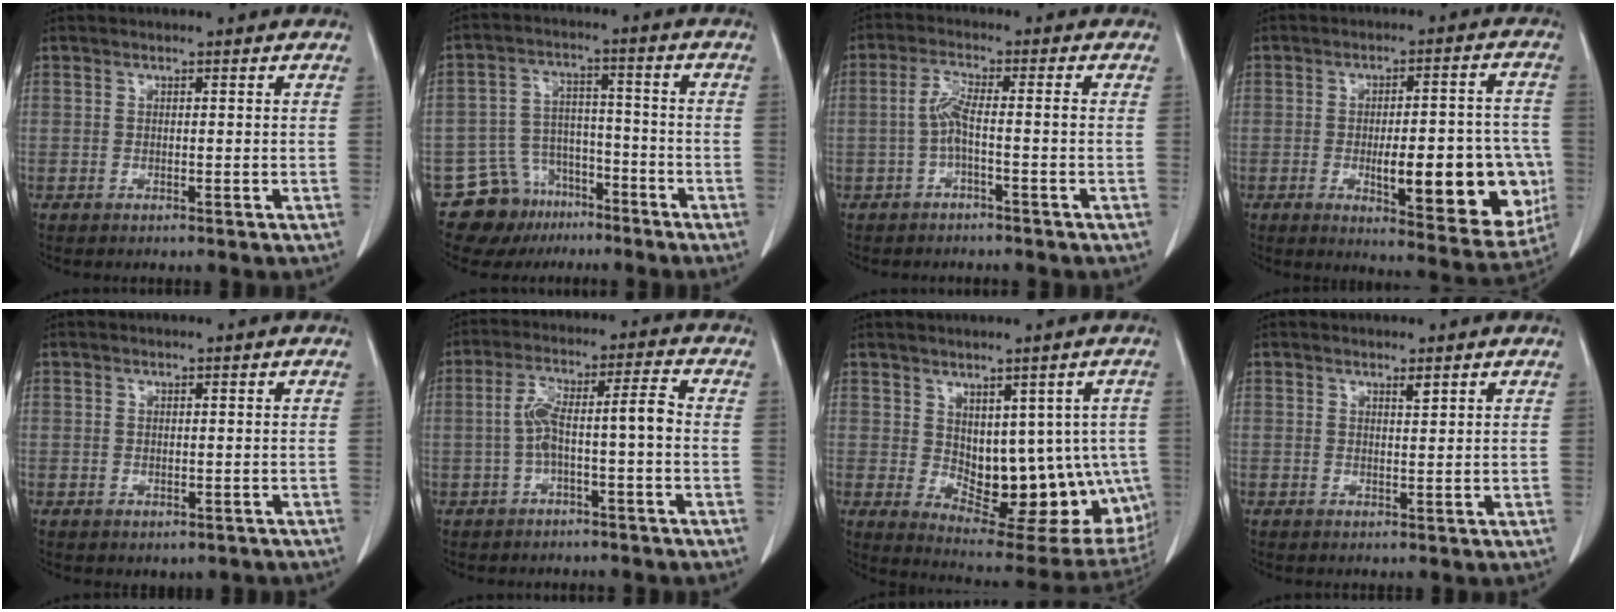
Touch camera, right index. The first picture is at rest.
{"total": 8.9, "force": [-6.2, 6.4, 1.2], "torque": [-0.026, 0.035, -0.094]}
{"total": 3.8, "force": [-1.1, 0.2, 3.6], "torque": [-0.075, 0.011, -0.023]}
{"total": 17.3, "force": [-3.9, 4.9, 16.2], "torque": [-0.161, 0.015, -0.033]}
{"total": 1.7, "force": [-0.5, 1.6, 0.4], "torque": [-0.004, 0.003, 0.001]}
{"total": 6.9, "force": [-1.3, 0.8, 6.8], "torque": [-0.130, 0.035, -0.021]}
{"total": 15.6, "force": [-0.9, 8.4, 13.1], "torque": [-0.145, -0.001, 0.011]}
{"total": 0.9, "force": [0.7, 0.0, 0.5], "torque": [-0.010, -0.006, 0.011]}